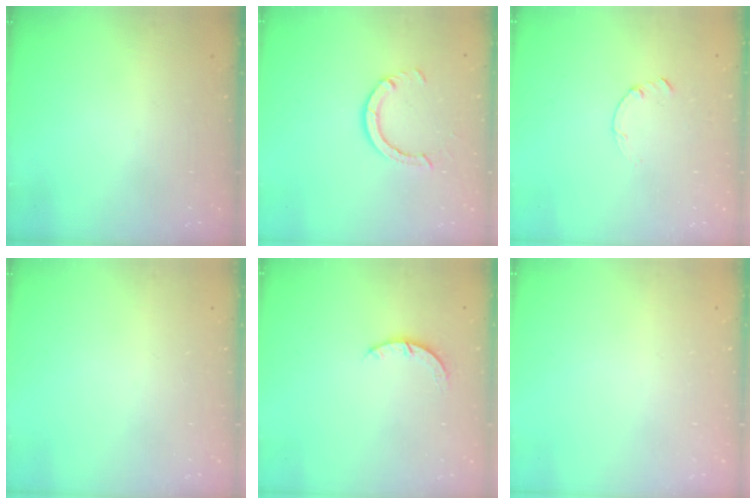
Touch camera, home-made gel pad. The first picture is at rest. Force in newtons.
{"total": 5.8, "press": 5.8, "slide": 0.6}
{"total": 0.0}
{"total": 0.0}
{"total": 2.9, "press": 2.9, "slide": 0.4}
{"total": 2.4, "press": 2.4, "slide": 0.2}